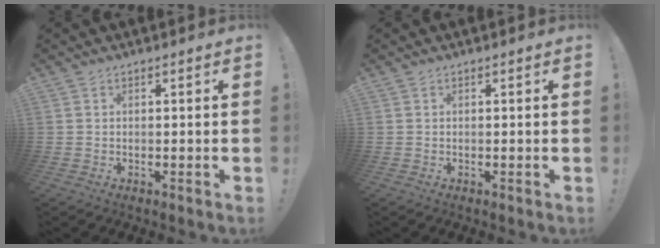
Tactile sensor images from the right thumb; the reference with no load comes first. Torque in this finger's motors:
{"motor_torque": [0.00, 0.00, 0.00, 0.00, 0.00]}